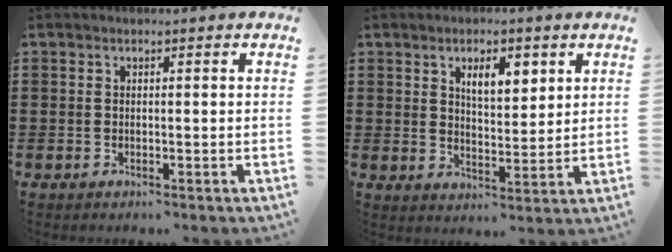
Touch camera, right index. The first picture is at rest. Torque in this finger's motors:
{"motor_torque": [0.28, 0.09, 0.50, 0.07]}